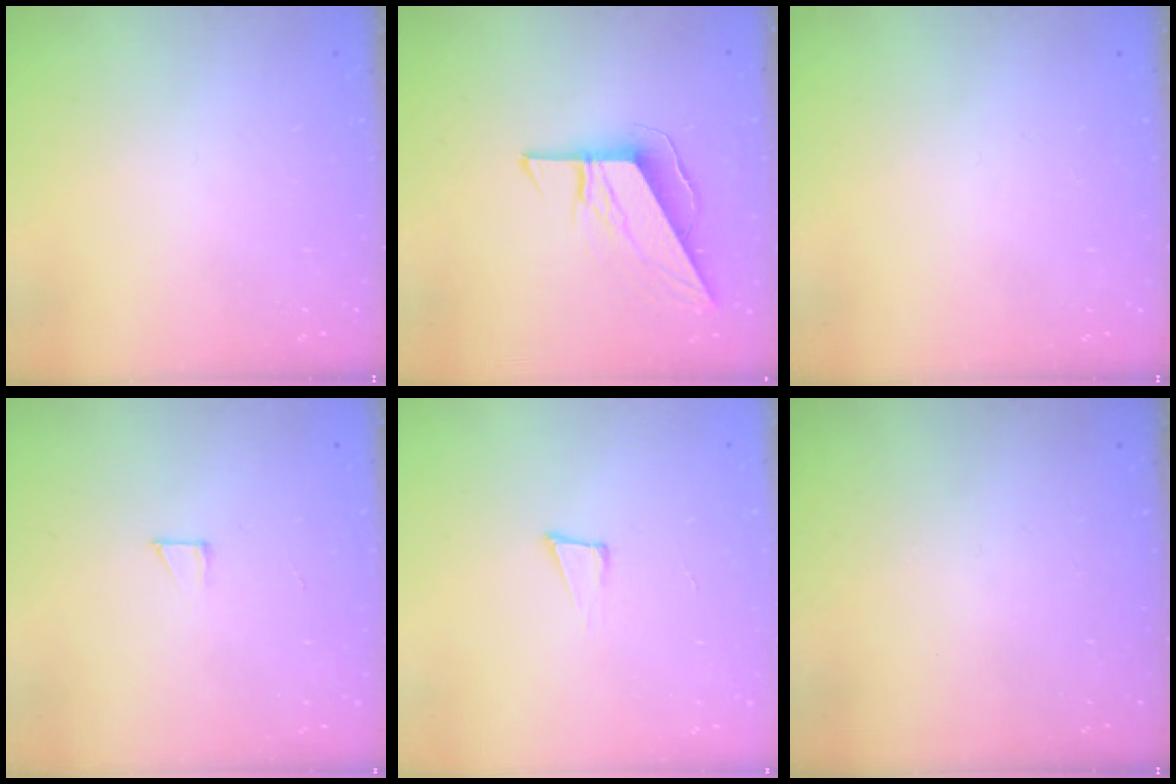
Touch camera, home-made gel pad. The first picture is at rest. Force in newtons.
{"total": 8.0, "press": 8.0, "slide": 0.5}
{"total": 0.0}
{"total": 2.6, "press": 2.6, "slide": 0.1}
{"total": 4.0, "press": 2.5, "slide": 3.1}
{"total": 0.0}